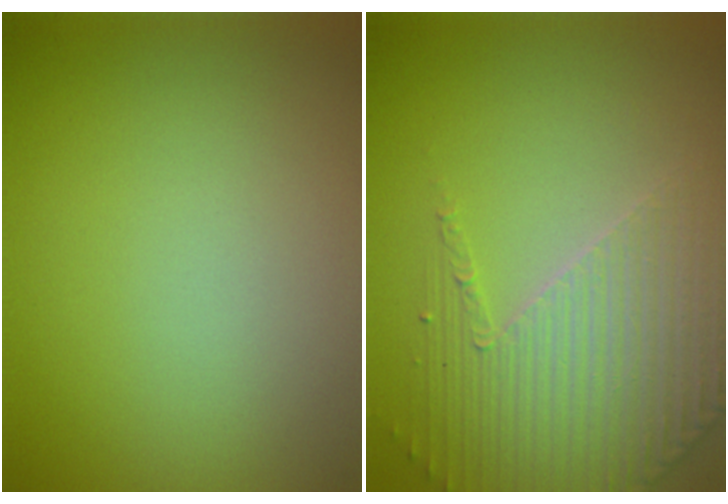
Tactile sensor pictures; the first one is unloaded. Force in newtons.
{"total": 3.8, "press": 3.6, "slide": 1.1}